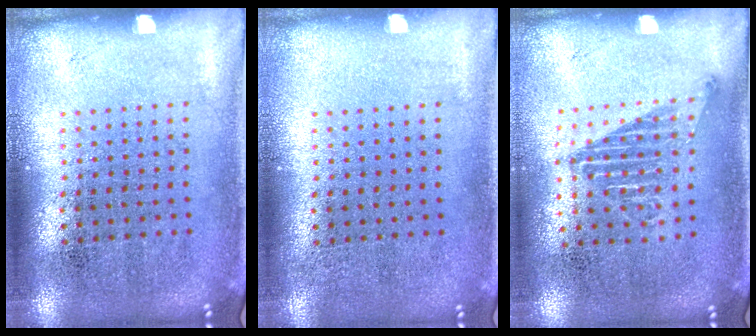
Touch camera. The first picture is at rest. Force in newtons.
{"total": 0.0}
{"total": 1.1, "press": 1.0, "slide": 0.6}